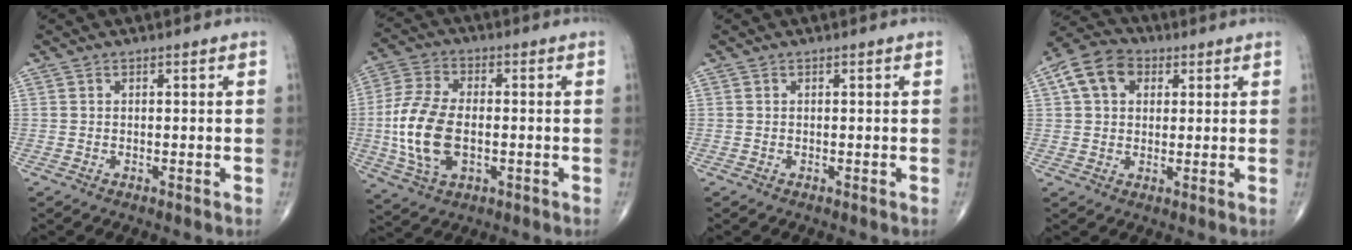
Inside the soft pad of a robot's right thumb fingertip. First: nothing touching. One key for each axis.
{"total": 14.0, "fx": -1.7, "fy": 7.9, "fz": 11.4, "tx": -0.238, "ty": 0.007, "tz": -0.028}
{"total": 0.0}
{"total": 9.3, "fx": 3.0, "fy": 6.9, "fz": 5.5, "tx": -0.090, "ty": 0.013, "tz": 0.044}